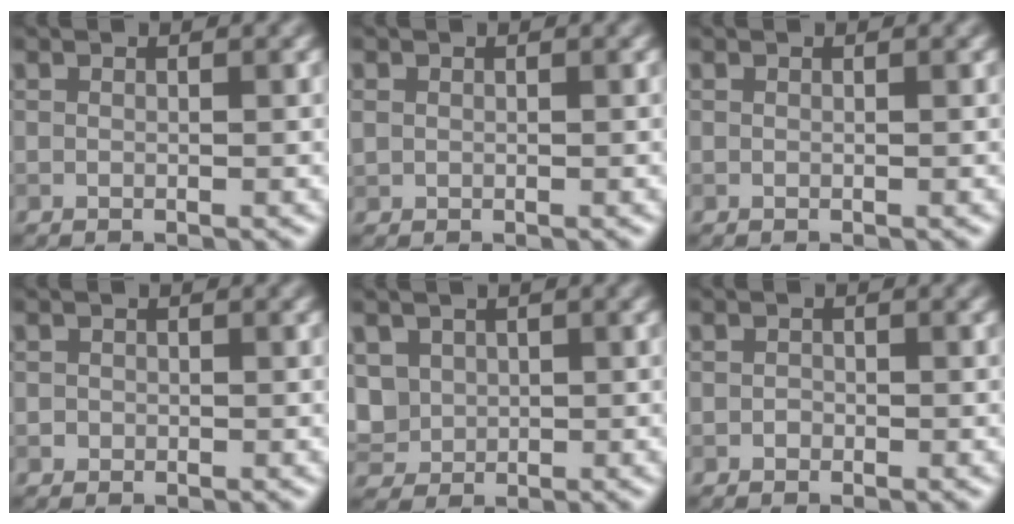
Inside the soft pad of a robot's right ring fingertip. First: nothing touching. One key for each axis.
{"total": 0.6, "fx": 0.2, "fy": 0.6, "fz": 0.1, "tx": -0.005, "ty": -0.003, "tz": 0.008}
{"total": 0.0}
{"total": 0.6, "fx": -0.2, "fy": 0.5, "fz": 0.0, "tx": 0.006, "ty": -0.005, "tz": -0.003}
{"total": 3.6, "fx": 0.6, "fy": 3.2, "fz": 1.7, "tx": -0.053, "ty": 0.002, "tz": 0.016}
{"total": 0.6, "fx": -0.3, "fy": 0.5, "fz": 0.1, "tx": 0.000, "ty": -0.005, "tz": -0.008}